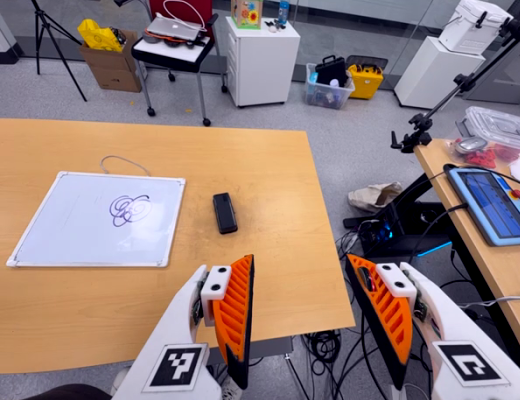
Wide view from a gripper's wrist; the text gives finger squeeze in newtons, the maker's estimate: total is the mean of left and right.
{"total": 0.0}